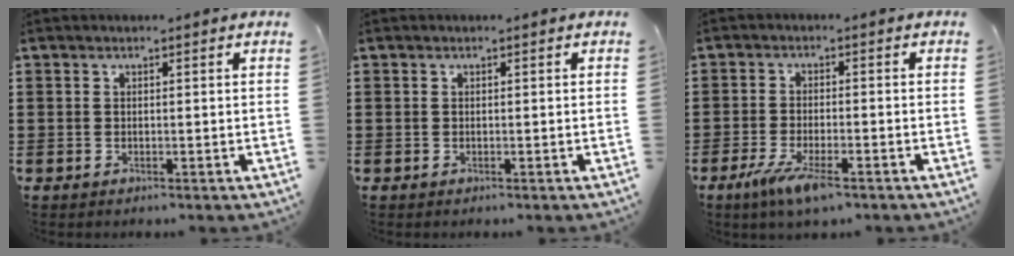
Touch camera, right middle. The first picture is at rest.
{"total": 0.0}
{"total": 5.9, "force": [-3.4, 1.1, 4.7], "torque": [-0.107, -0.021, -0.063]}